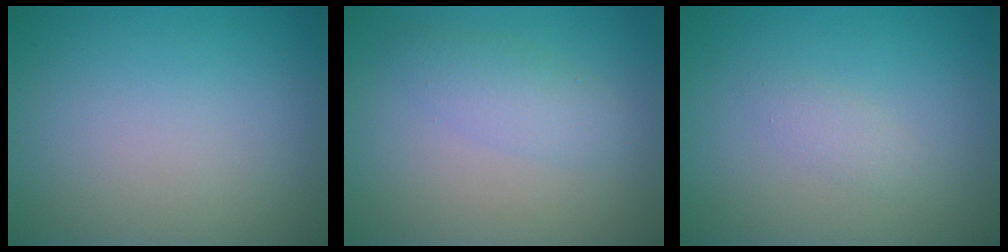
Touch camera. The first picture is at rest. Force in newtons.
{"total": 2.2, "press": 2.2, "slide": 0.1}
{"total": 1.1, "press": 1.1, "slide": 0.0}